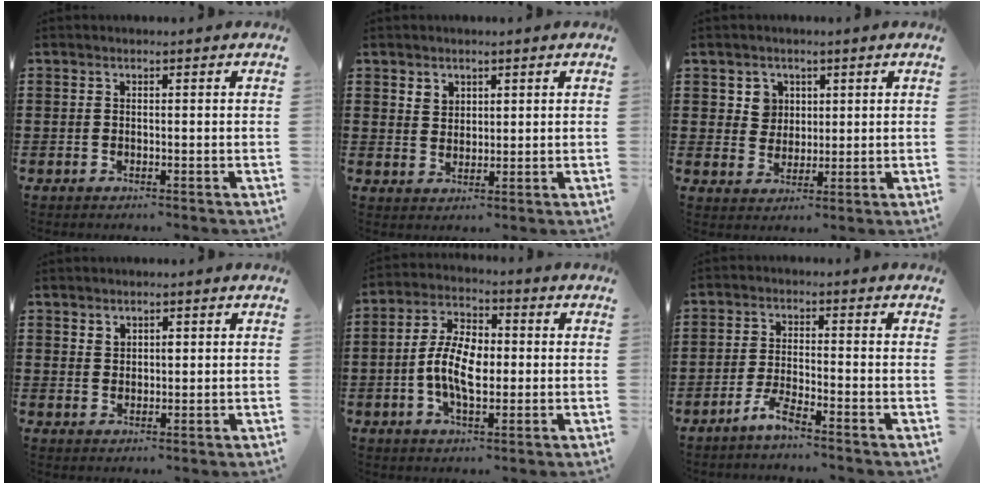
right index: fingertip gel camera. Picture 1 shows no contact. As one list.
[{"total": 2.4, "force": [1.7, 1.6, 0.2], "torque": [-0.010, 0.006, 0.034]}, {"total": 3.7, "force": [1.5, 3.3, 0.9], "torque": [-0.025, 0.009, 0.025]}, {"total": 1.5, "force": [0.8, 0.8, 1.0], "torque": [-0.013, 0.001, 0.012]}, {"total": 8.0, "force": [-1.0, 4.1, 6.7], "torque": [-0.148, 0.005, -0.025]}, {"total": 3.5, "force": [-2.9, -0.2, 1.9], "torque": [-0.049, -0.004, -0.060]}]